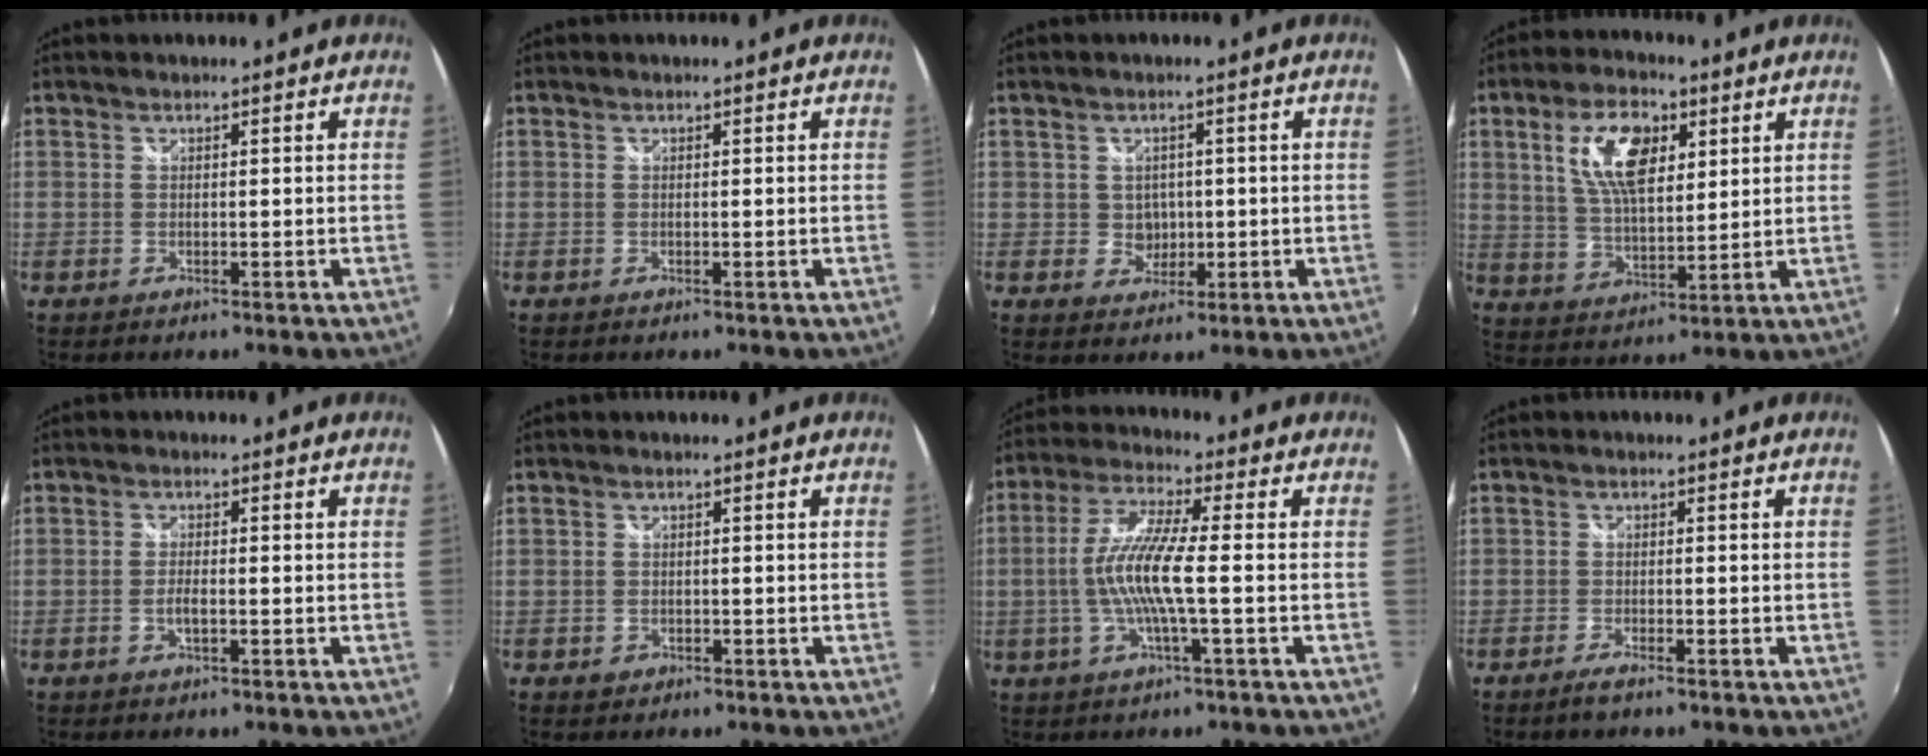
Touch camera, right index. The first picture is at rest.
{"total": 0.0}
{"total": 3.1, "force": [-0.1, 3.0, 0.8], "torque": [-0.014, 0.005, 0.004]}
{"total": 11.7, "force": [4.4, 5.6, 9.3], "torque": [-0.177, 0.015, 0.085]}
{"total": 2.2, "force": [-0.8, 0.6, 1.9], "torque": [-0.041, -0.002, -0.016]}
{"total": 1.9, "force": [-1.0, 1.5, 0.6], "torque": [-0.013, -0.002, -0.014]}
{"total": 10.4, "force": [-1.5, 0.5, 10.3], "torque": [-0.209, 0.001, -0.030]}
{"total": 2.5, "force": [-2.0, 0.5, 1.5], "torque": [-0.041, -0.003, -0.042]}